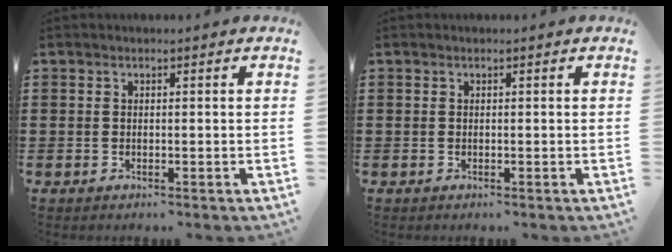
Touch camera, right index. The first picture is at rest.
{"total": 0.0}